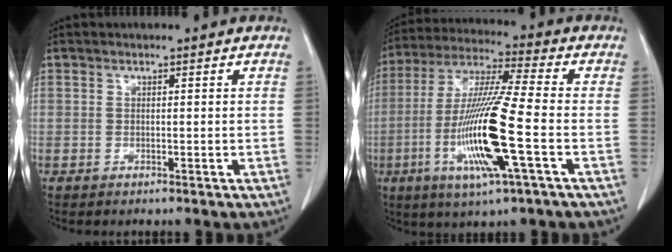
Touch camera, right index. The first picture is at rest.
{"total": 16.0, "force": [-4.3, 0.2, 15.4], "torque": [-0.318, -0.017, -0.086]}